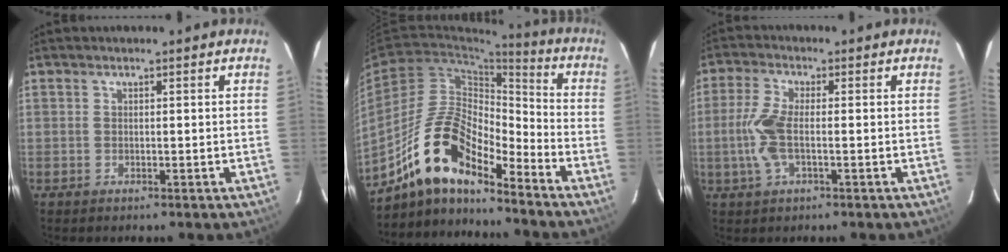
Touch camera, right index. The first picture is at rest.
{"total": 14.9, "force": [-11.3, 4.6, 8.6], "torque": [-0.160, 0.009, -0.220]}
{"total": 7.0, "force": [-1.2, 2.3, 6.5], "torque": [-0.145, 0.001, -0.023]}